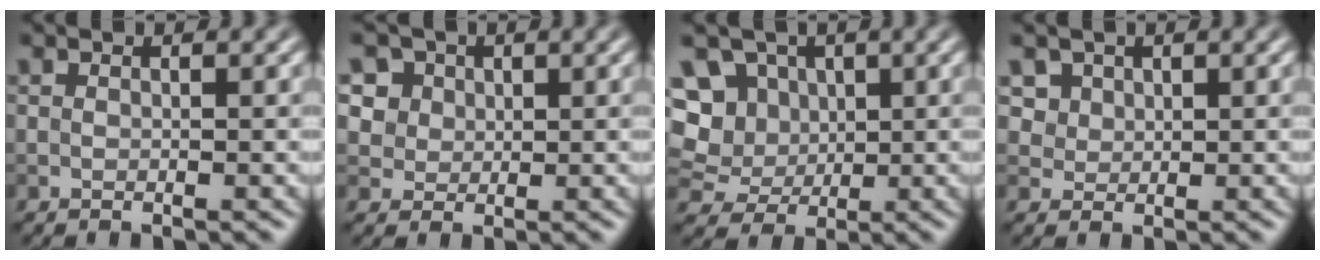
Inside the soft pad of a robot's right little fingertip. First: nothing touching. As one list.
[{"total": 6.3, "force": [3.2, 4.8, 2.4], "torque": [-0.048, 0.014, 0.047]}, {"total": 9.7, "force": [3.2, 8.2, 4.1], "torque": [-0.093, 0.031, 0.040]}, {"total": 4.5, "force": [2.5, 3.3, 1.8], "torque": [-0.048, 0.003, 0.044]}]